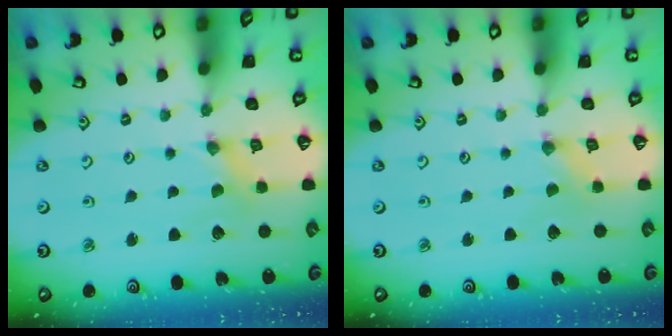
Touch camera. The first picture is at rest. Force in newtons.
{"total": 0.8, "press": 0.8, "slide": 0.1}